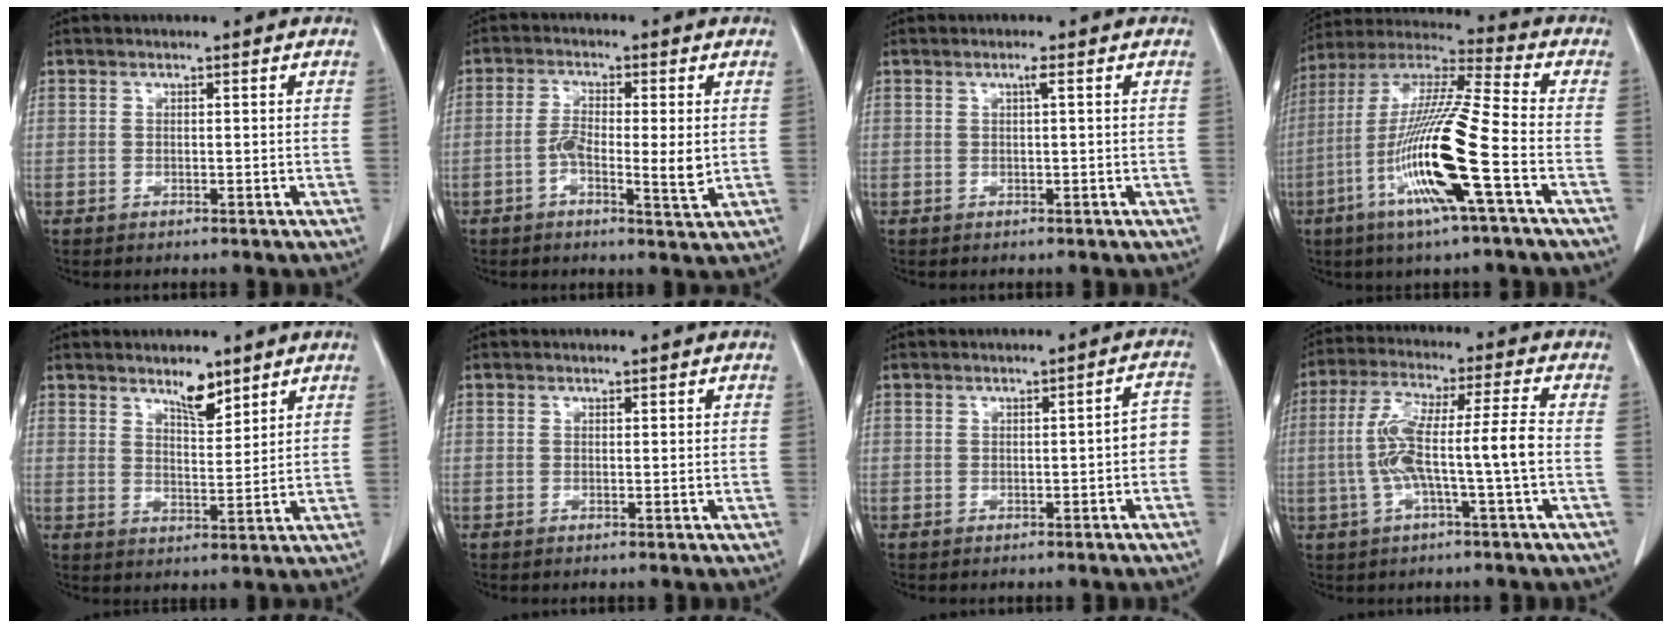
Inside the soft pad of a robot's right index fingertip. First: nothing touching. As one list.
[{"total": 6.1, "force": [-0.6, 1.4, 5.9], "torque": [-0.103, -0.003, -0.011]}, {"total": 0.9, "force": [0.3, -0.2, 0.8], "torque": [-0.017, 0.002, 0.005]}, {"total": 17.6, "force": [-5.8, -0.1, 16.6], "torque": [-0.334, -0.016, -0.115]}, {"total": 4.6, "force": [3.6, 1.3, 2.6], "torque": [-0.047, -0.005, 0.063]}, {"total": 0.0}, {"total": 3.2, "force": [-0.7, 0.8, 3.0], "torque": [-0.028, 0.015, -0.010]}, {"total": 9.9, "force": [-1.4, 0.0, 9.8], "torque": [-0.195, 0.025, -0.026]}]